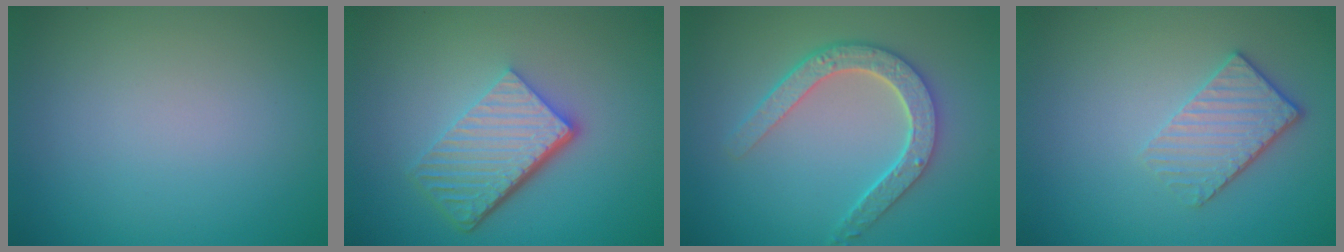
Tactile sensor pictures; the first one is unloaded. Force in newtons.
{"total": 6.1, "press": 4.1, "slide": 4.5}
{"total": 4.5, "press": 3.7, "slide": 2.6}
{"total": 3.3, "press": 2.8, "slide": 1.7}